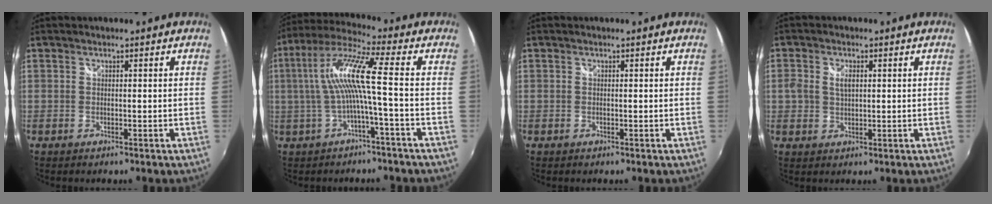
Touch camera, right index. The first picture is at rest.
{"total": 10.3, "force": [-1.0, -0.6, 10.3], "torque": [-0.205, 0.012, -0.012]}
{"total": 0.0}
{"total": 3.3, "force": [0.6, 2.2, 2.4], "torque": [-0.044, 0.004, 0.011]}